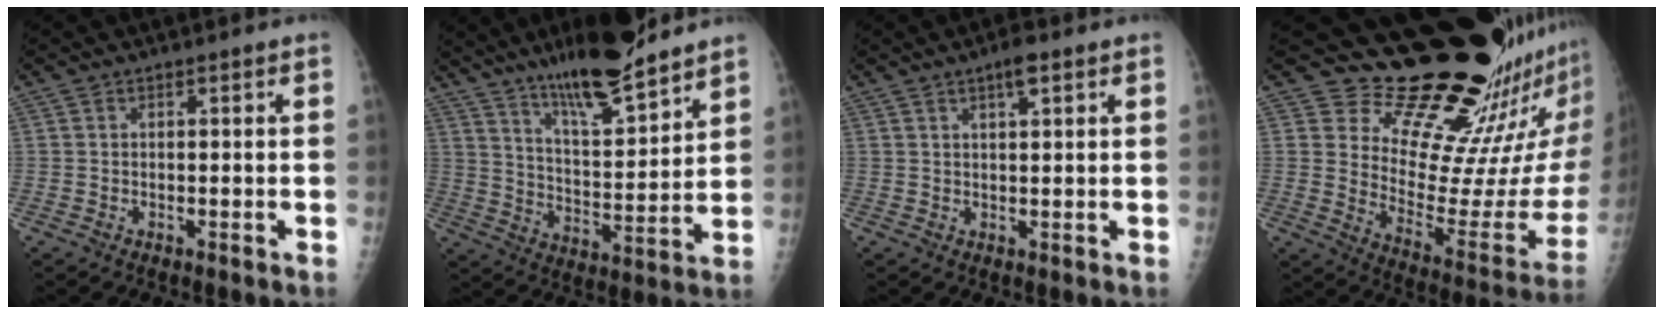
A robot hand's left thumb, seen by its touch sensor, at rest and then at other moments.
{"total": 16.2, "force": [12.5, 3.2, 9.9], "torque": [-0.144, -0.077, 0.215]}
{"total": 3.3, "force": [1.9, 0.9, 2.5], "torque": [-0.038, -0.003, 0.028]}
{"total": 22.2, "force": [19.2, 4.8, 10.1], "torque": [-0.100, -0.184, 0.272]}